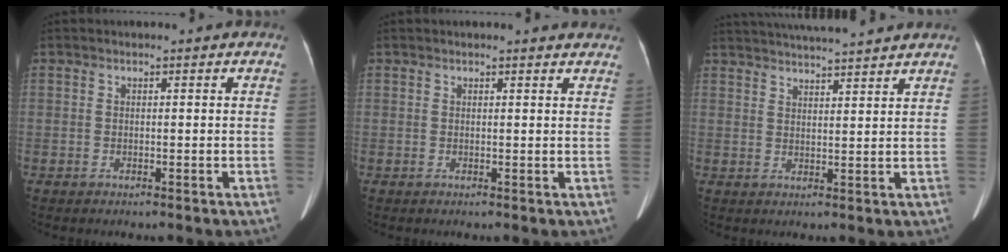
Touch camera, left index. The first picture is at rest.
{"total": 4.8, "force": [4.5, 0.7, 1.3], "torque": [-0.009, 0.006, 0.035]}
{"total": 13.5, "force": [12.5, 0.4, 4.9], "torque": [-0.090, 0.029, 0.180]}